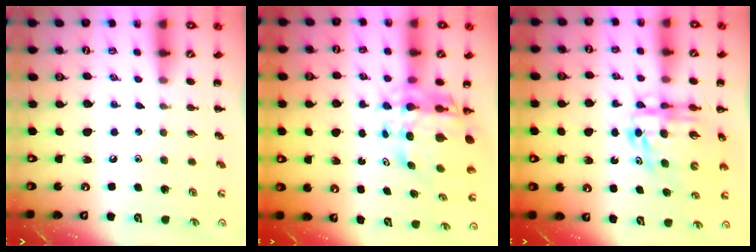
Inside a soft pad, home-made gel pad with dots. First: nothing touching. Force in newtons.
{"total": 10.4, "press": 9.8, "slide": 3.5}
{"total": 9.9, "press": 9.4, "slide": 3.3}